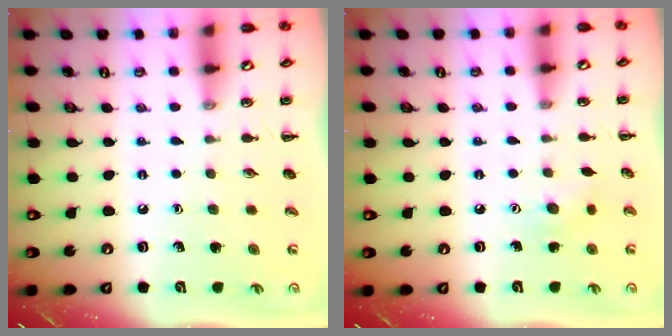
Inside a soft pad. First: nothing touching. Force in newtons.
{"total": 3.8, "press": 3.7, "slide": 1.1}